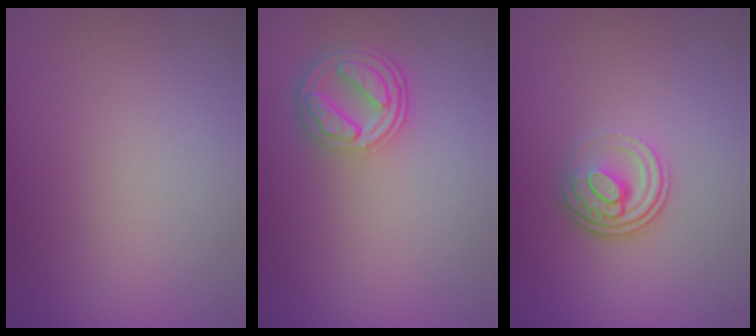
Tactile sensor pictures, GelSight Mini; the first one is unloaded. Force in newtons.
{"total": 4.5, "press": 3.5, "slide": 2.9}
{"total": 3.6, "press": 2.5, "slide": 2.7}